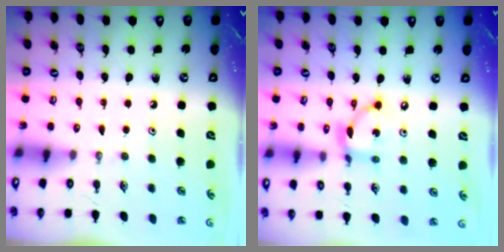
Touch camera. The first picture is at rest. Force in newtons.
{"total": 9.6, "press": 9.6, "slide": 0.4}